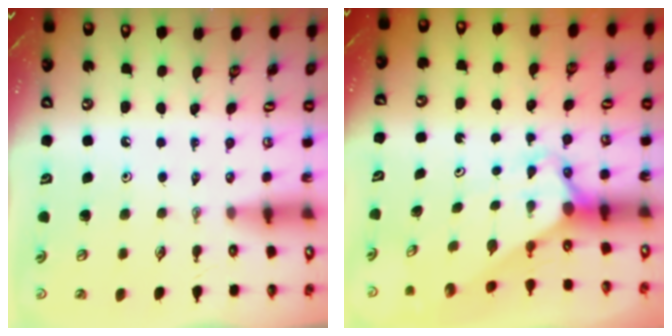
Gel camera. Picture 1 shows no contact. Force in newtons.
{"total": 2.9, "press": 2.9, "slide": 0.3}